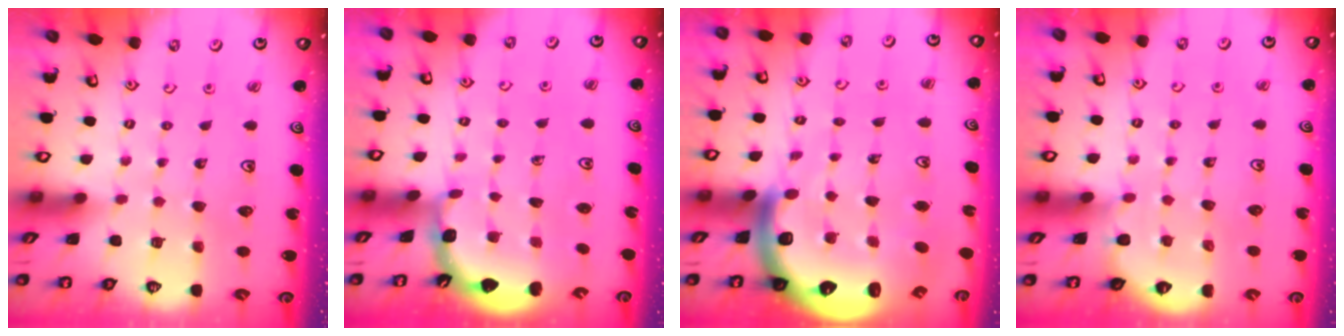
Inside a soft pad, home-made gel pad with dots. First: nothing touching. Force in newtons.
{"total": 2.1, "press": 2.1, "slide": 0.2}
{"total": 11.2, "press": 10.9, "slide": 2.5}
{"total": 4.0, "press": 4.0, "slide": 0.4}